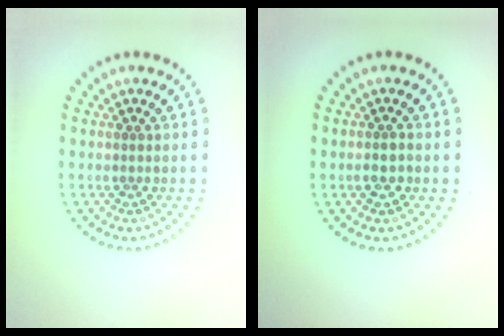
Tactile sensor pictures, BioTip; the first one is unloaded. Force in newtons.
{"total": 1.4, "press": 1.4, "slide": 0.4}